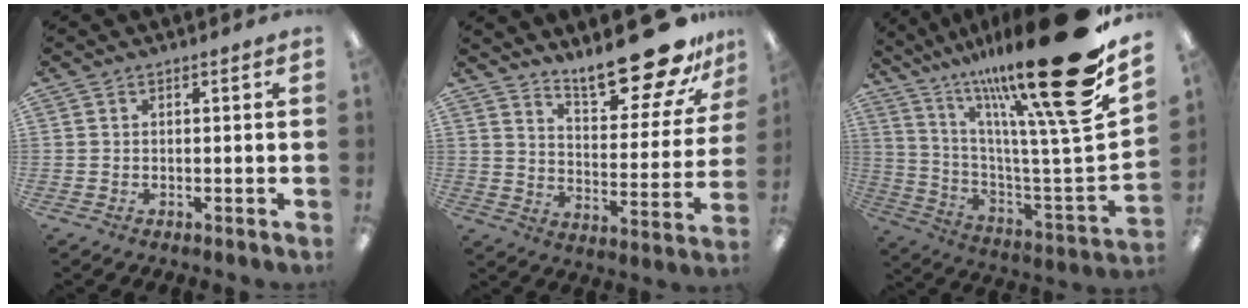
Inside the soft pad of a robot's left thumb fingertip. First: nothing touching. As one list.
[{"total": 20.1, "force": [16.0, 6.0, 10.7], "torque": [-0.148, -0.116, 0.265]}, {"total": 29.2, "force": [18.0, 5.1, 22.4], "torque": [-0.331, -0.133, 0.289]}]